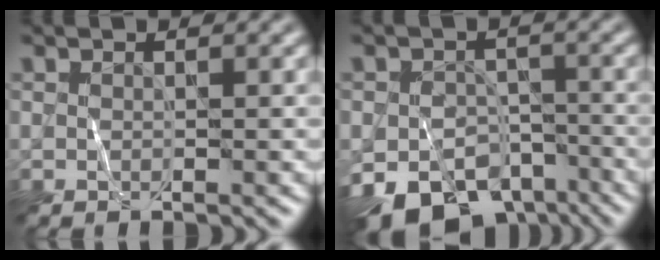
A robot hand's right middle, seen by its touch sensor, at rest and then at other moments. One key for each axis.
{"total": 11.4, "fx": -7.6, "fy": 6.6, "fz": 5.5, "tx": -0.086, "ty": -0.027, "tz": -0.118}